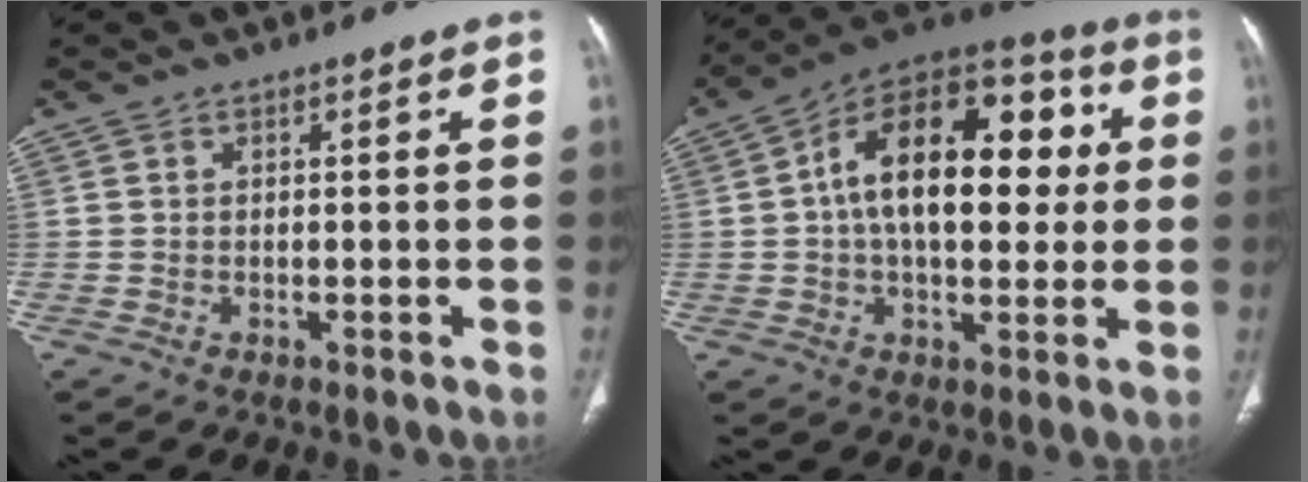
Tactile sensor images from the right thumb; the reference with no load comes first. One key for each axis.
{"total": 22.8, "fx": 2.9, "fy": 12.9, "fz": 18.6, "tx": -0.260, "ty": 0.031, "tz": 0.034}